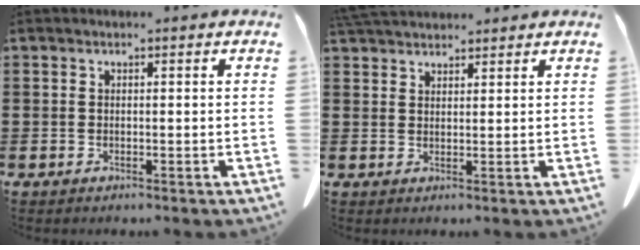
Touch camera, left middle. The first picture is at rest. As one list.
[{"total": 3.7, "force": [3.5, 0.8, 1.0], "torque": [-0.028, -0.006, 0.067]}]